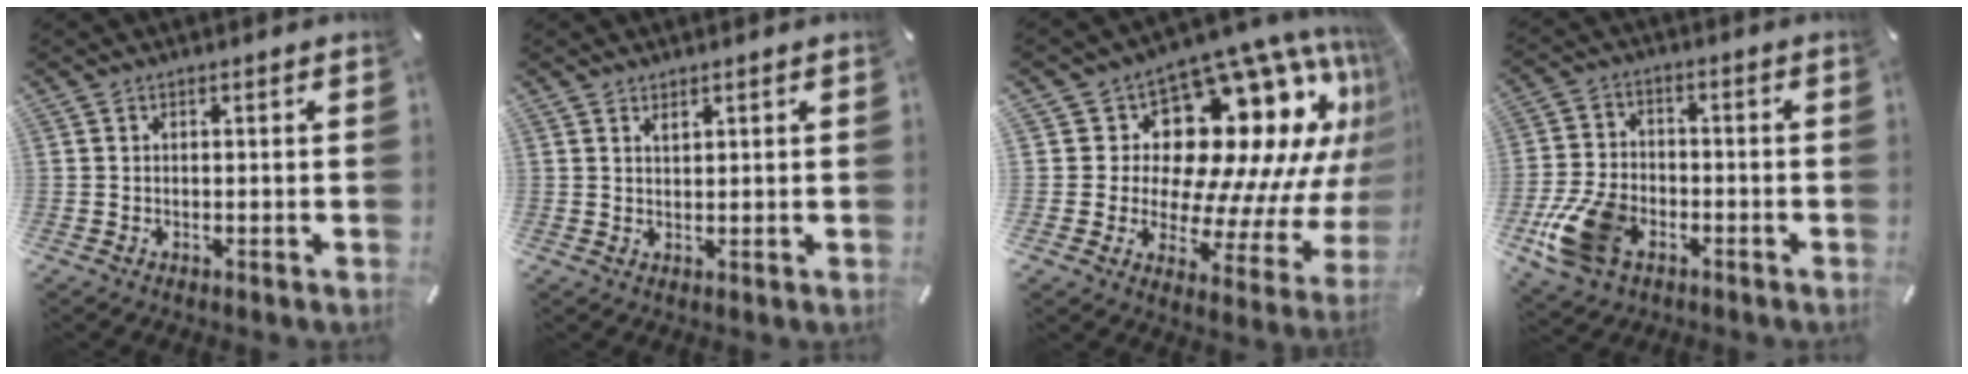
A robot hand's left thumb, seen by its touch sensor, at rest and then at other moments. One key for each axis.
{"total": 1.4, "fx": 1.2, "fy": 0.4, "fz": 0.7, "tx": -0.014, "ty": -0.002, "tz": 0.023}
{"total": 20.5, "fx": 8.7, "fy": 12.6, "fz": 13.7, "tx": -0.200, "ty": -0.109, "tz": 0.165}
{"total": 12.4, "fx": -5.4, "fy": 8.3, "fz": 7.5, "tx": -0.157, "ty": 0.024, "tz": -0.094}